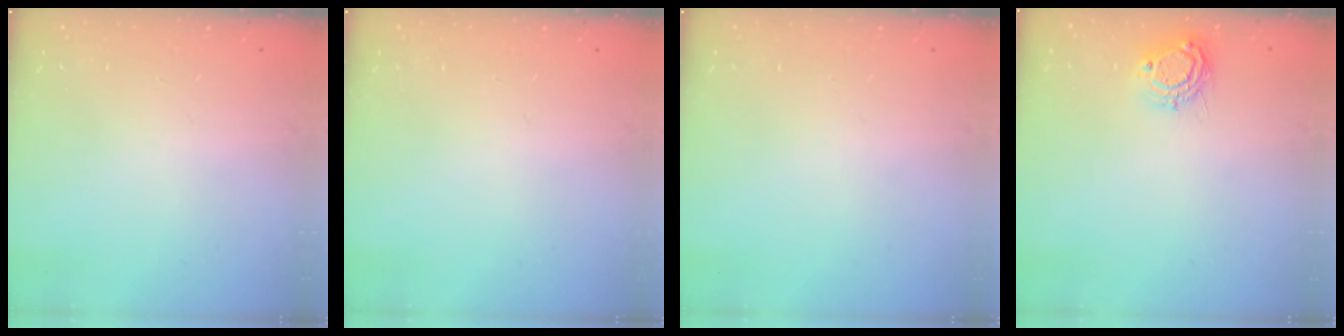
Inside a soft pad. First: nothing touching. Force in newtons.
{"total": 0.0}
{"total": 0.0}
{"total": 7.9, "press": 7.9, "slide": 0.7}